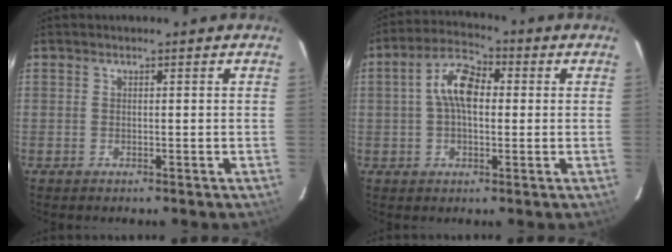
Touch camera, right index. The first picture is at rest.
{"total": 8.5, "force": [0.8, 4.6, 7.1], "torque": [-0.137, 0.024, 0.012]}